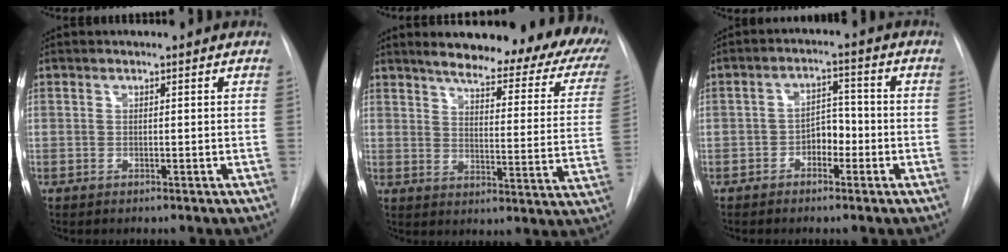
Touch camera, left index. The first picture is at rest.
{"total": 24.4, "force": [20.0, 5.1, 13.0], "torque": [-0.168, -0.049, 0.228]}
{"total": 4.0, "force": [-1.7, 2.4, 2.7], "torque": [-0.038, 0.015, -0.031]}